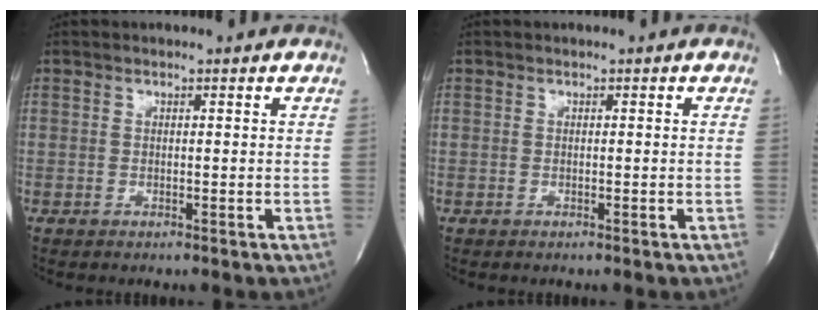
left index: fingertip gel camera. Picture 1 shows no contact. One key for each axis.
{"total": 0.0}